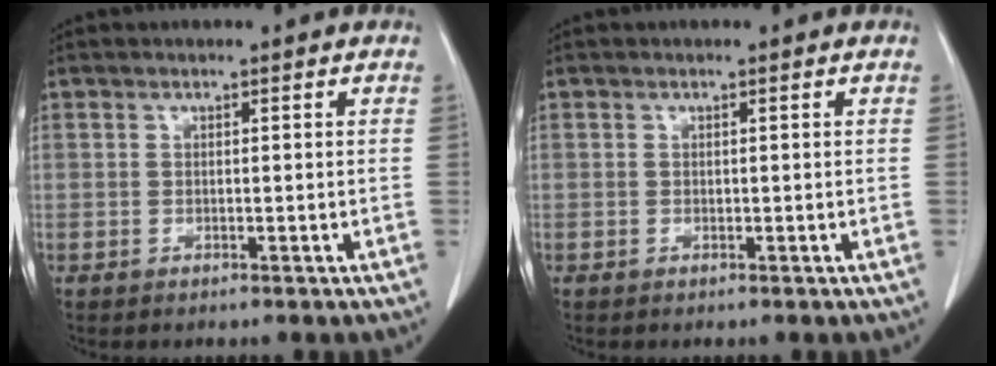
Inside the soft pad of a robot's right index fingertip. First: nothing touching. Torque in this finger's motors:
{"motor_torque": [0.04, 0.00, 0.06, 0.01]}